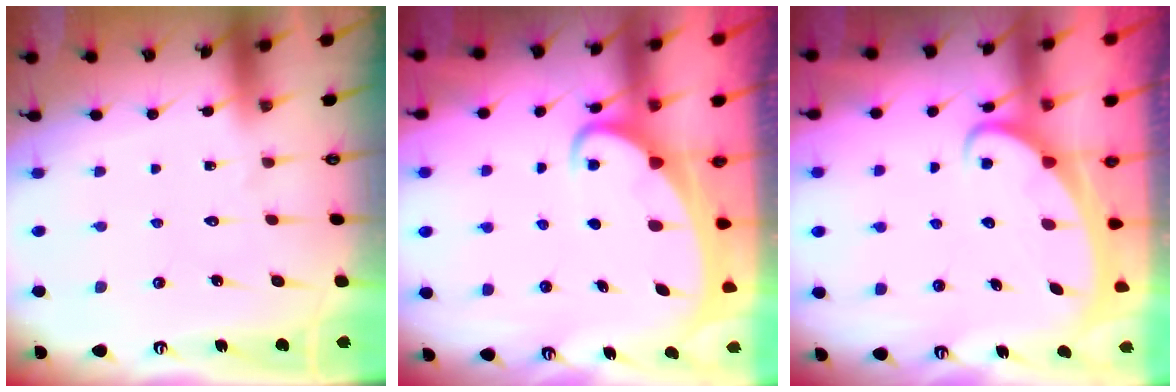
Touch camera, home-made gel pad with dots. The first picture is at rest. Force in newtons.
{"total": 3.0, "press": 2.9, "slide": 0.3}
{"total": 2.8, "press": 2.8, "slide": 0.2}